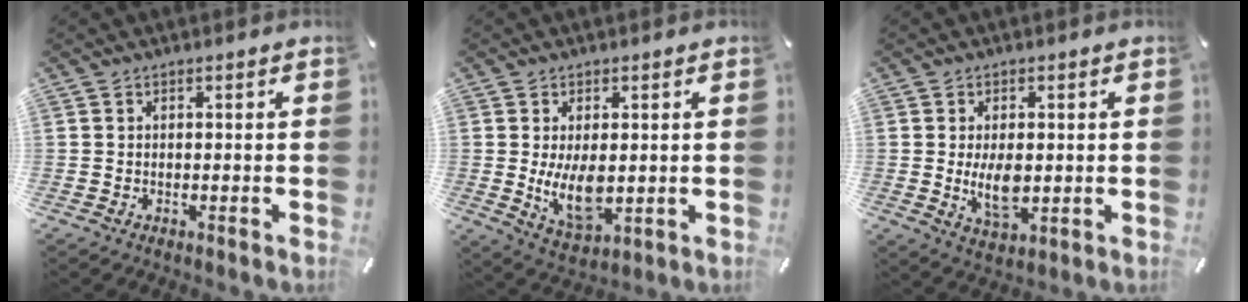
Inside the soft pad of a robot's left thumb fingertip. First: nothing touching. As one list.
[{"total": 9.2, "force": [0.1, 5.3, 7.6], "torque": [-0.147, -0.012, 0.004]}, {"total": 7.0, "force": [-0.1, 4.1, 5.7], "torque": [-0.122, -0.010, -0.009]}]